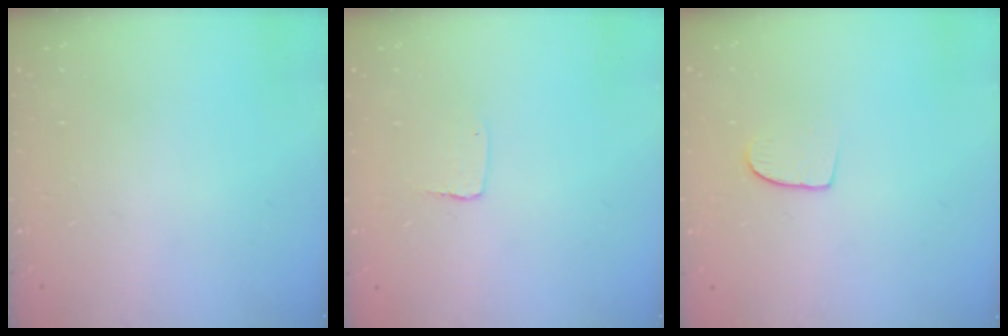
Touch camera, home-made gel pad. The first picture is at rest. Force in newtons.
{"total": 3.5, "press": 3.4, "slide": 0.3}
{"total": 6.8, "press": 6.7, "slide": 0.5}